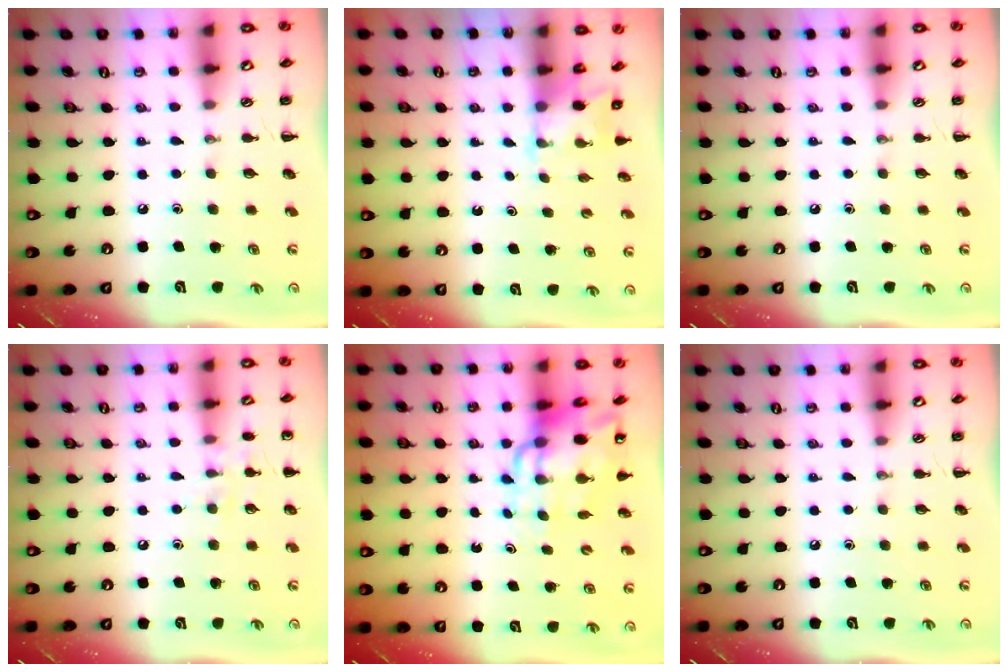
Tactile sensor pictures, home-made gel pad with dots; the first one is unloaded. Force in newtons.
{"total": 2.1, "press": 2.0, "slide": 0.6}
{"total": 0.0}
{"total": 7.5, "press": 7.2, "slide": 1.9}
{"total": 12.1, "press": 11.6, "slide": 3.3}
{"total": 0.0}